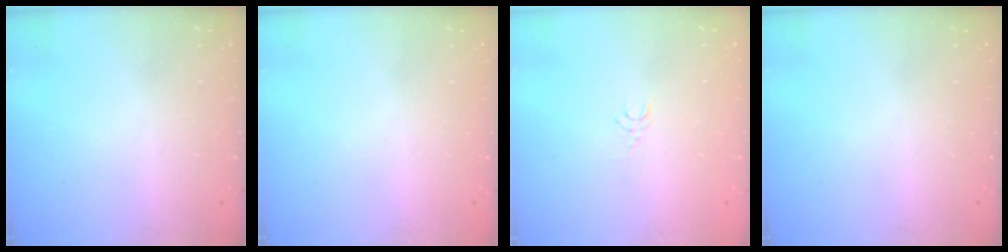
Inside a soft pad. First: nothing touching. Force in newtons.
{"total": 0.0}
{"total": 4.8, "press": 4.8, "slide": 0.3}
{"total": 0.0}